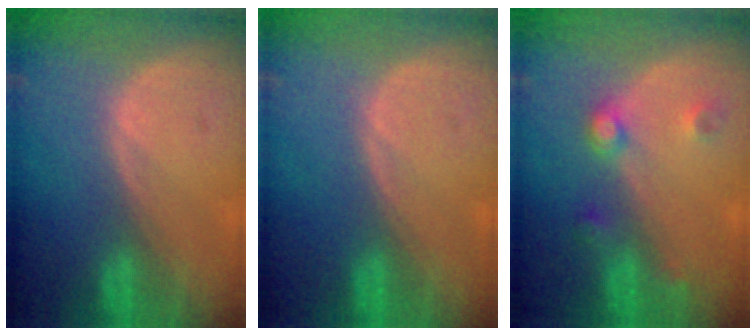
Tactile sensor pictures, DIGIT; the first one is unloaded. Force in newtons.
{"total": 0.0}
{"total": 3.7, "press": 3.4, "slide": 1.3}